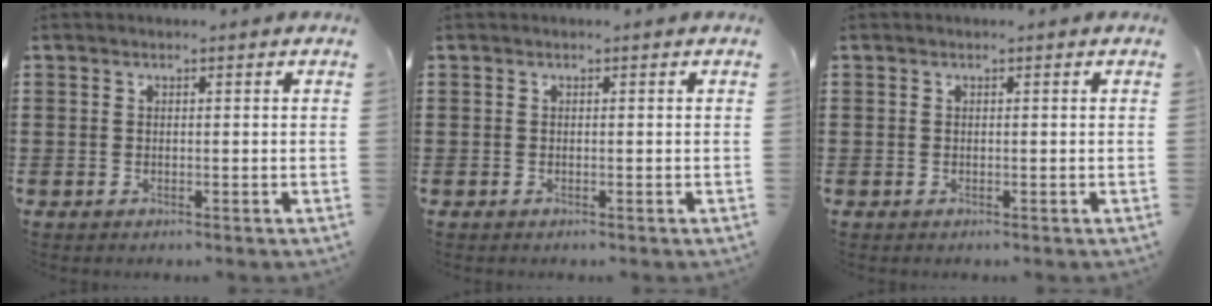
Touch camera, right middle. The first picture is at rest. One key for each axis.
{"total": 0.0}
{"total": 0.0}